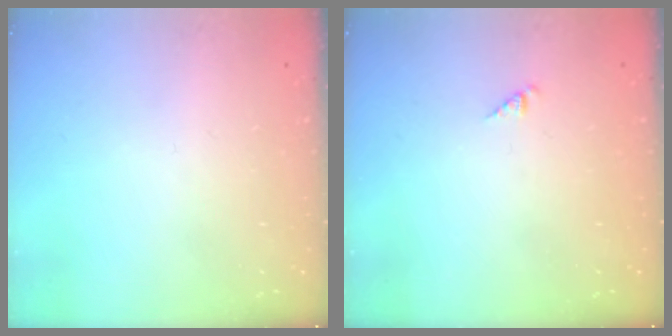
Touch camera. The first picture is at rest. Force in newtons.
{"total": 0.8, "press": 0.8, "slide": 0.2}